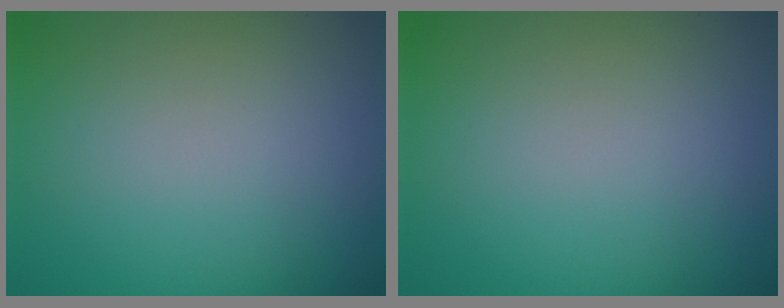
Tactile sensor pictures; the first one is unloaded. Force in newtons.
{"total": 0.0}